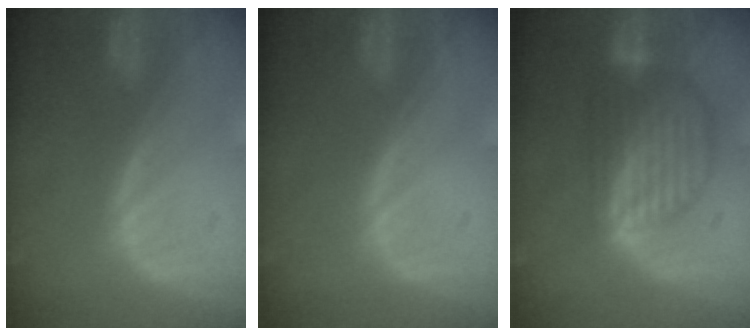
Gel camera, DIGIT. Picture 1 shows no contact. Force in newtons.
{"total": 0.0}
{"total": 8.5, "press": 7.6, "slide": 3.9}